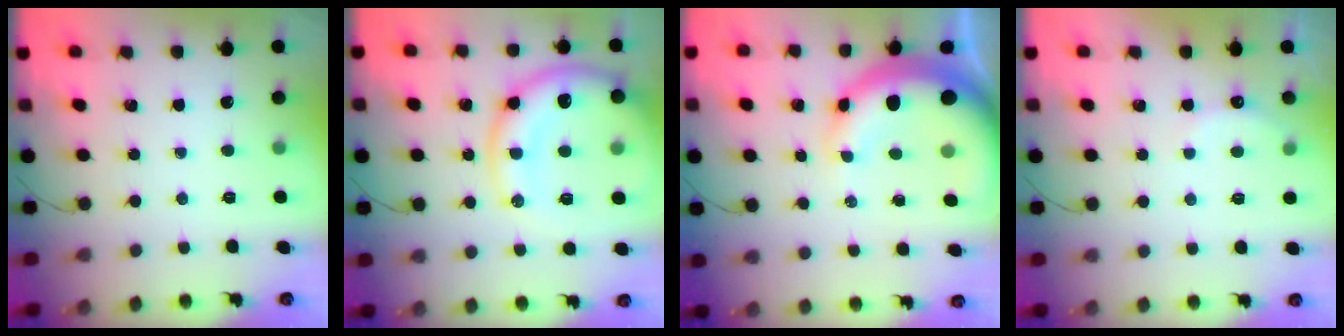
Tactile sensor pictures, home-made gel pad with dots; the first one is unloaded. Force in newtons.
{"total": 17.1, "press": 16.9, "slide": 2.7}
{"total": 13.9, "press": 13.6, "slide": 2.8}
{"total": 6.0, "press": 5.9, "slide": 1.1}